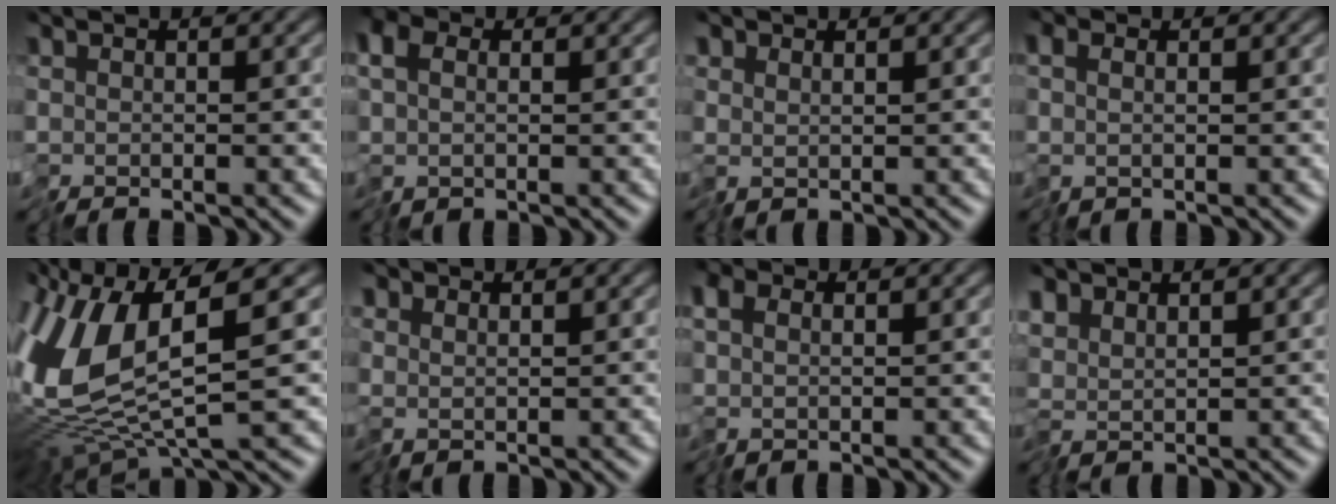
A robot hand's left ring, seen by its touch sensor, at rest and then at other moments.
{"total": 2.8, "force": [0.5, 2.0, 1.9], "torque": [-0.053, 0.006, 0.003]}
{"total": 0.7, "force": [0.7, 0.1, -0.1], "torque": [0.004, 0.002, 0.015]}
{"total": 1.1, "force": [0.2, 0.7, 0.9], "torque": [-0.021, 0.002, 0.002]}
{"total": 10.3, "force": [1.1, 3.3, 9.7], "torque": [-0.227, -0.006, 0.022]}
{"total": 0.8, "force": [0.7, 0.4, 0.0], "torque": [0.003, 0.003, 0.012]}
{"total": 1.9, "force": [0.5, 1.3, 1.3], "torque": [-0.034, 0.007, 0.007]}
{"total": 1.7, "force": [1.5, 0.5, 0.5], "torque": [-0.017, 0.004, 0.029]}